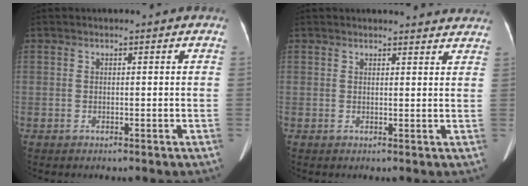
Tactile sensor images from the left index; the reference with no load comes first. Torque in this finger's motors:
{"motor_torque": [0.18, -0.19, 0.00, 0.01]}